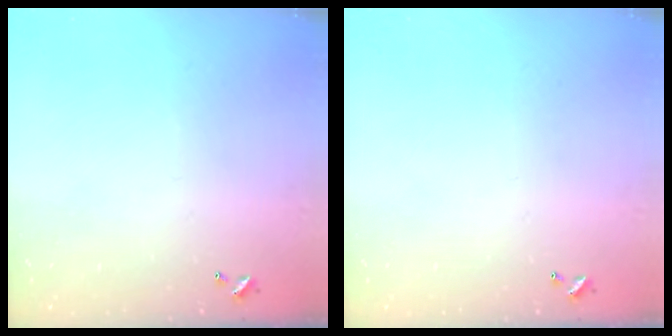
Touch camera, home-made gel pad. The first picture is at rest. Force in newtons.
{"total": 0.0}